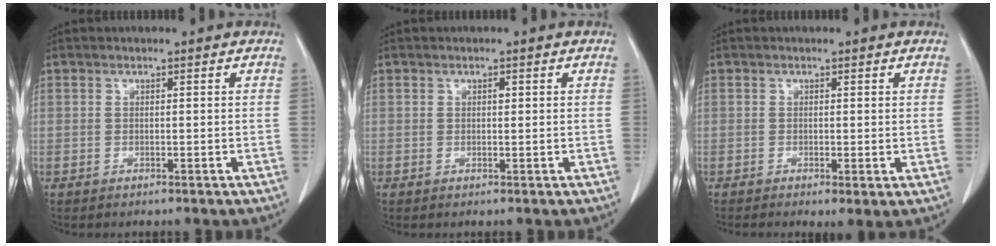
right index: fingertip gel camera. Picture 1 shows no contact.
{"total": 0.6, "force": [0.2, 0.3, 0.5], "torque": [-0.007, 0.001, 0.002]}
{"total": 2.1, "force": [-0.6, 0.5, 1.9], "torque": [-0.027, -0.008, -0.009]}